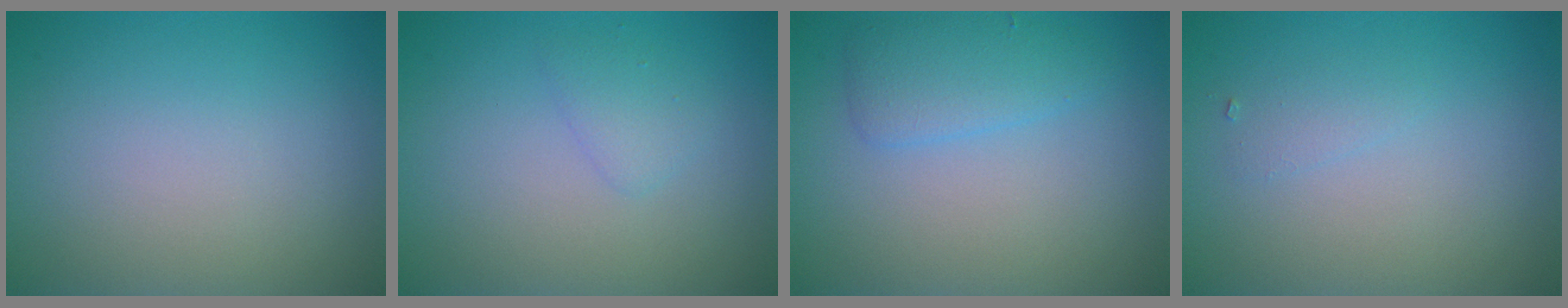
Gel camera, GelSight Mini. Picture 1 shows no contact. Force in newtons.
{"total": 1.3, "press": 1.3, "slide": 0.1}
{"total": 2.6, "press": 2.6, "slide": 0.1}
{"total": 0.8, "press": 0.8, "slide": 0.0}